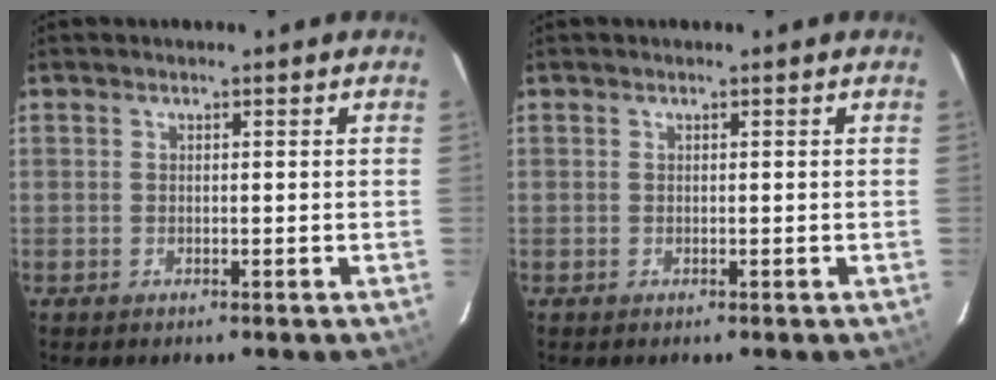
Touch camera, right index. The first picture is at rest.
{"total": 0.0}